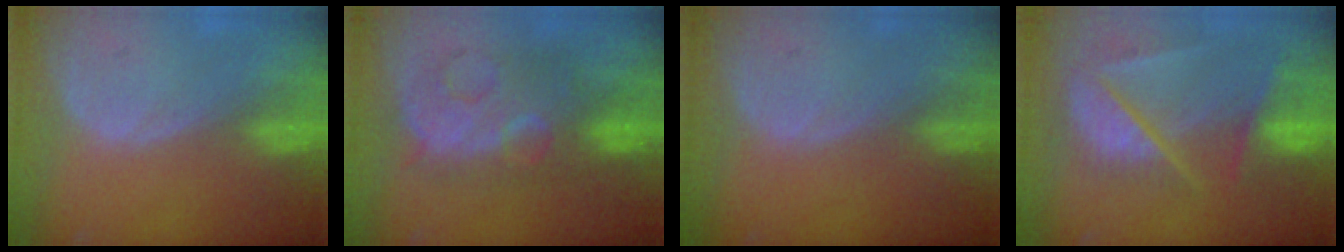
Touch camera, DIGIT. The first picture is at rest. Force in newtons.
{"total": 9.1, "press": 9.1, "slide": 0.4}
{"total": 0.0}
{"total": 9.8, "press": 8.4, "slide": 5.0}